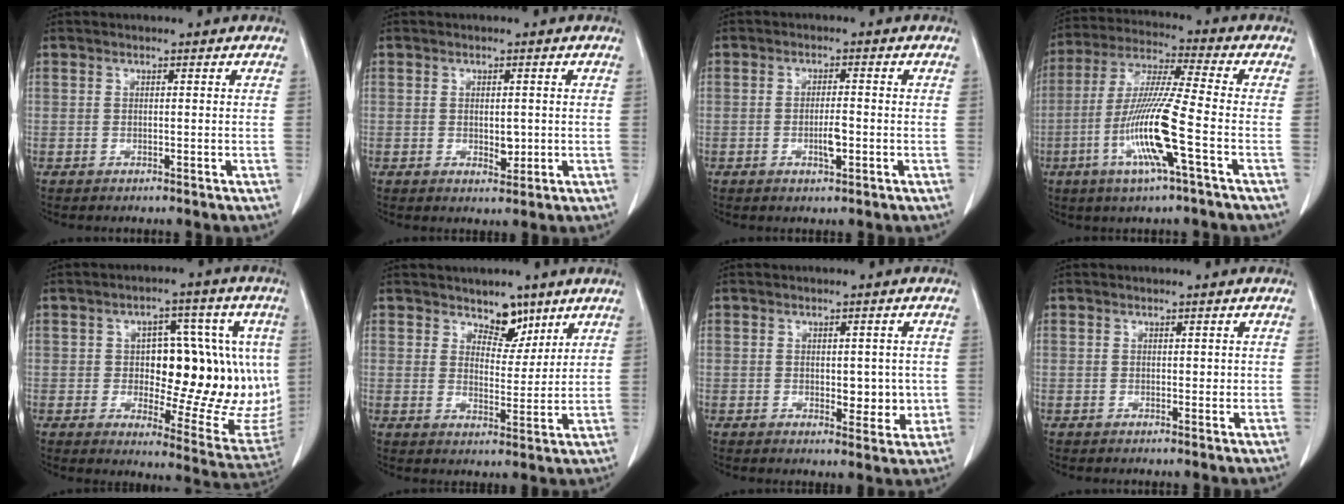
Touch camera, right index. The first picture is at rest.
{"total": 2.4, "force": [-0.2, 1.3, 2.0], "torque": [-0.033, -0.003, 0.004]}
{"total": 3.1, "force": [-0.9, 0.7, 2.8], "torque": [-0.054, 0.000, -0.012]}
{"total": 13.2, "force": [-4.4, -0.4, 12.5], "torque": [-0.256, -0.010, -0.089]}
{"total": 19.9, "force": [1.2, 8.8, 17.8], "torque": [-0.208, 0.011, 0.032]}
{"total": 5.1, "force": [3.8, 2.7, 2.1], "torque": [-0.020, -0.006, 0.063]}
{"total": 5.1, "force": [-0.3, 2.8, 4.3], "torque": [-0.048, -0.003, 0.004]}
{"total": 0.8, "force": [0.2, 0.6, 0.6], "torque": [-0.004, 0.001, 0.003]}